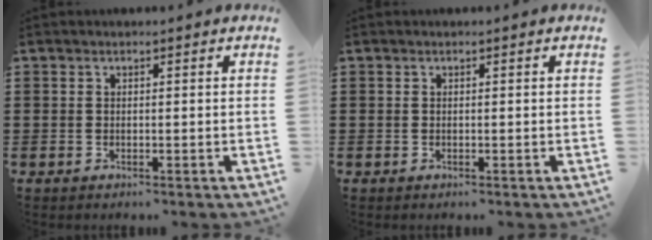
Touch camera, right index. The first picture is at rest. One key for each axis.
{"total": 0.0}